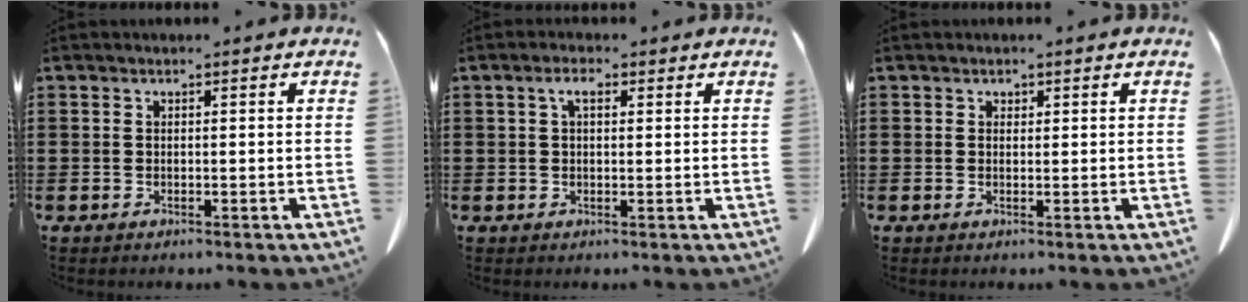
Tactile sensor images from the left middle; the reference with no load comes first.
{"total": 2.7, "force": [1.0, 1.1, 2.2], "torque": [-0.048, 0.007, 0.017]}
{"total": 0.6, "force": [0.5, 0.4, 0.0], "torque": [-0.002, 0.000, 0.010]}